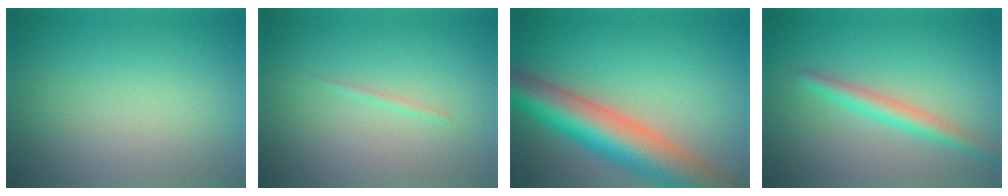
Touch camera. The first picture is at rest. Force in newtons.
{"total": 0.6, "press": 0.5, "slide": 0.1}
{"total": 10.2, "press": 10.2, "slide": 0.5}
{"total": 2.8, "press": 2.8, "slide": 0.0}